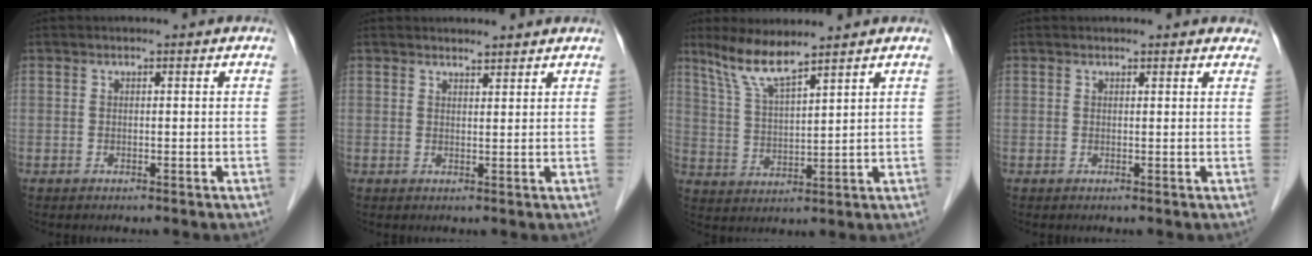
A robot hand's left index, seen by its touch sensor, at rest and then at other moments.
{"total": 2.2, "force": [2.2, 0.2, 0.2], "torque": [-0.011, 0.005, 0.031]}
{"total": 6.7, "force": [5.6, 0.0, 3.7], "torque": [-0.083, -0.003, 0.116]}
{"total": 5.0, "force": [4.7, 1.6, 1.1], "torque": [-0.001, 0.011, 0.038]}